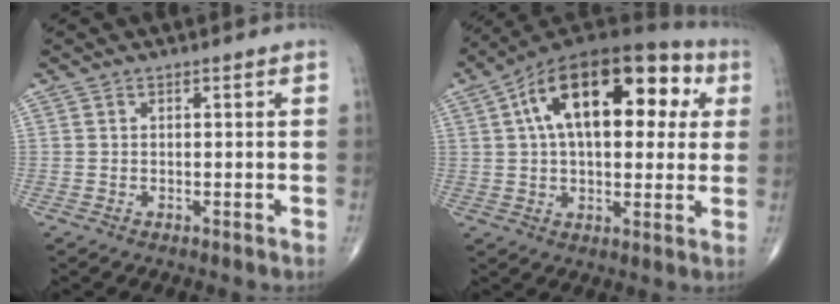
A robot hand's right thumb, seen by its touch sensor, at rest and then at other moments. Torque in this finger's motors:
{"motor_torque": [0.66, 4.35, 1.78, 0.25, 0.32]}